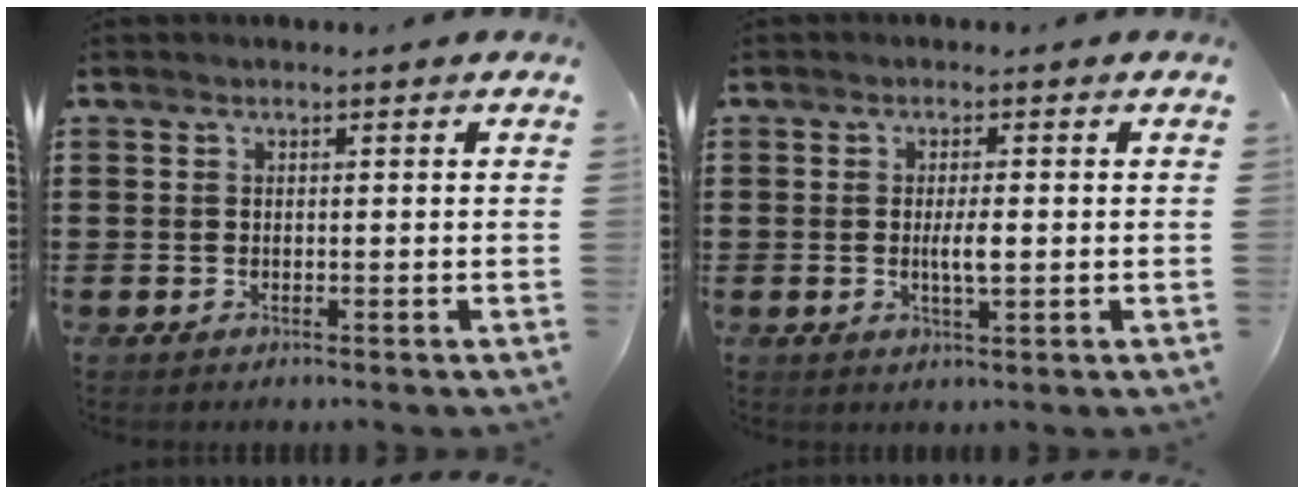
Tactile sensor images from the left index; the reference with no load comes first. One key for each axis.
{"total": 3.2, "fx": -0.1, "fy": 0.7, "fz": 3.1, "tx": -0.057, "ty": -0.004, "tz": -0.003}